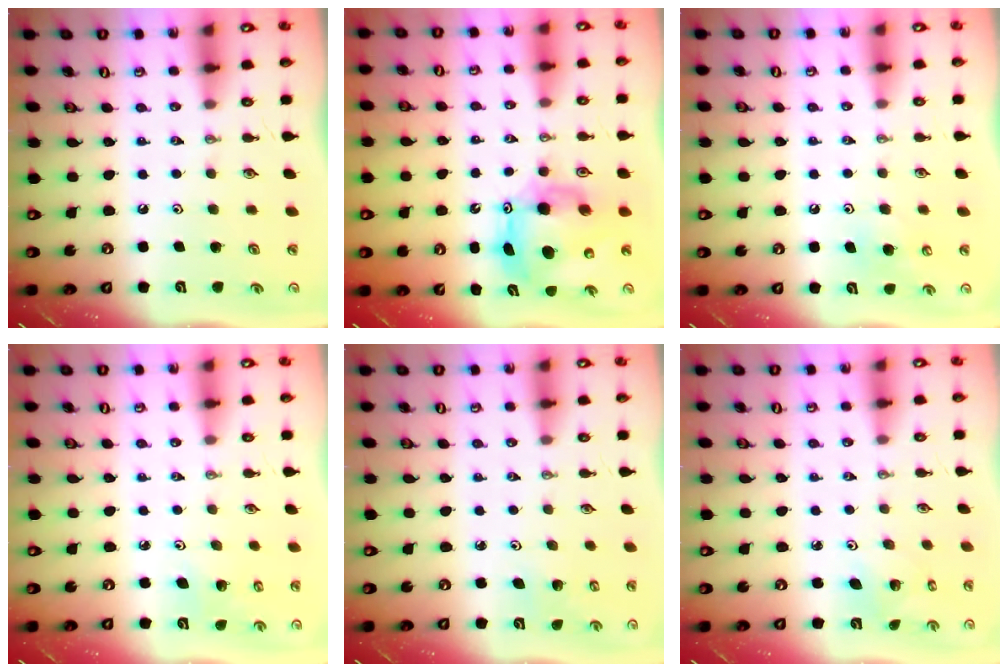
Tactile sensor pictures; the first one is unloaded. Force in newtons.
{"total": 12.5, "press": 12.5, "slide": 0.7}
{"total": 8.0, "press": 7.9, "slide": 0.9}
{"total": 4.7, "press": 4.2, "slide": 2.0}
{"total": 2.3, "press": 2.3, "slide": 0.2}
{"total": 3.6, "press": 3.5, "slide": 0.4}